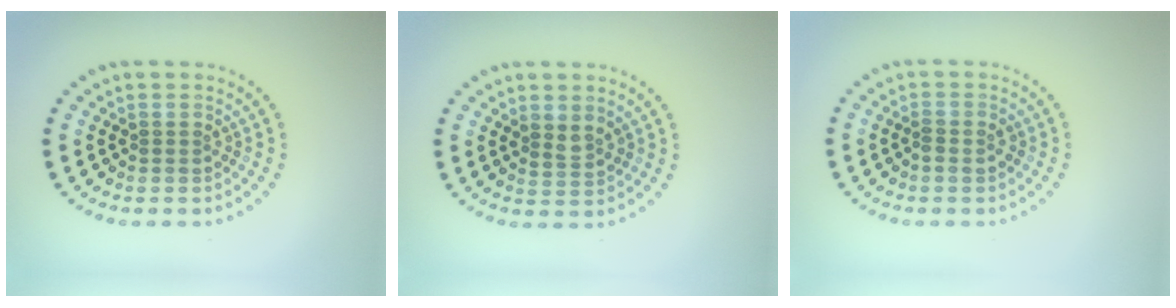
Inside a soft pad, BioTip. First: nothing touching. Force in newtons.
{"total": 1.5, "press": 1.3, "slide": 0.8}
{"total": 1.1, "press": 1.1, "slide": 0.2}